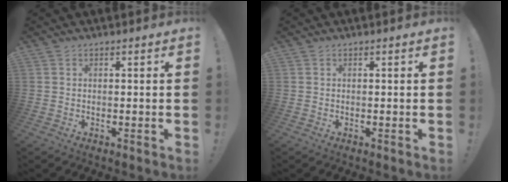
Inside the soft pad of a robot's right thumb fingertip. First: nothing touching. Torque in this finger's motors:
{"motor_torque": [-0.11, 0.11, -0.01, 0.06, 0.00]}